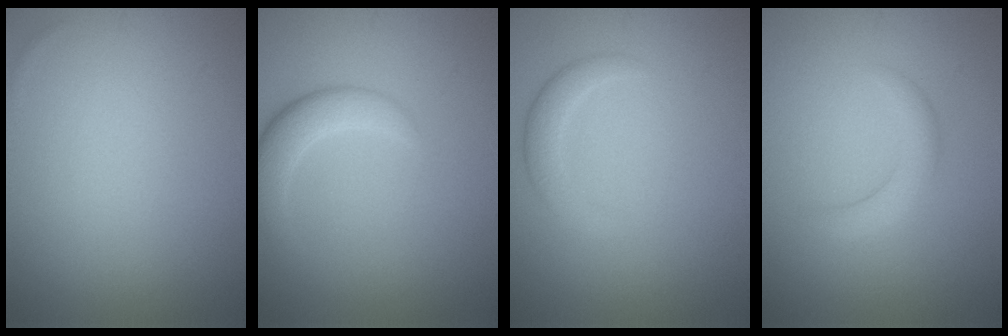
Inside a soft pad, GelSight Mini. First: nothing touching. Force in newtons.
{"total": 2.9, "press": 2.9, "slide": 0.2}
{"total": 1.9, "press": 1.9, "slide": 0.2}
{"total": 2.0, "press": 2.0, "slide": 0.3}